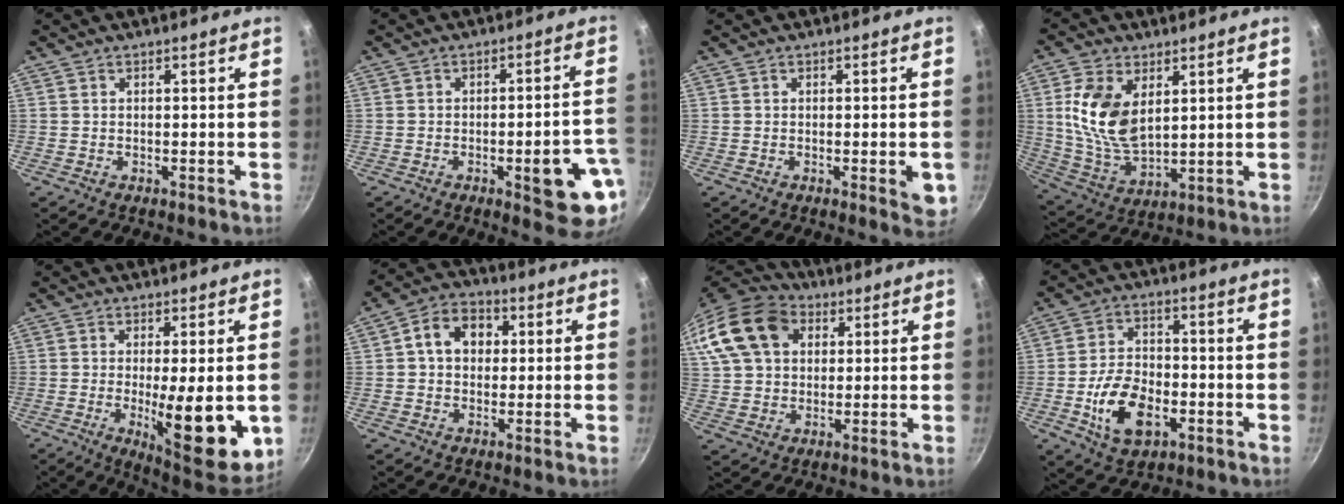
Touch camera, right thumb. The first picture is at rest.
{"total": 12.0, "force": [-3.9, 3.8, 10.7], "torque": [-0.105, 0.024, -0.045]}
{"total": 4.3, "force": [-0.9, 1.3, 4.0], "torque": [-0.046, -0.006, -0.012]}
{"total": 13.4, "force": [3.6, 7.8, 10.2], "torque": [-0.193, -0.026, 0.081]}
{"total": 14.9, "force": [-2.1, 4.3, 14.1], "torque": [-0.177, -0.012, -0.019]}
{"total": 8.8, "force": [1.6, 6.8, 5.3], "torque": [-0.058, 0.016, 0.011]}
{"total": 20.6, "force": [7.3, 15.2, 11.9], "torque": [-0.252, 0.027, 0.126]}
{"total": 12.2, "force": [-3.8, 7.4, 8.9], "torque": [-0.148, 0.018, -0.065]}